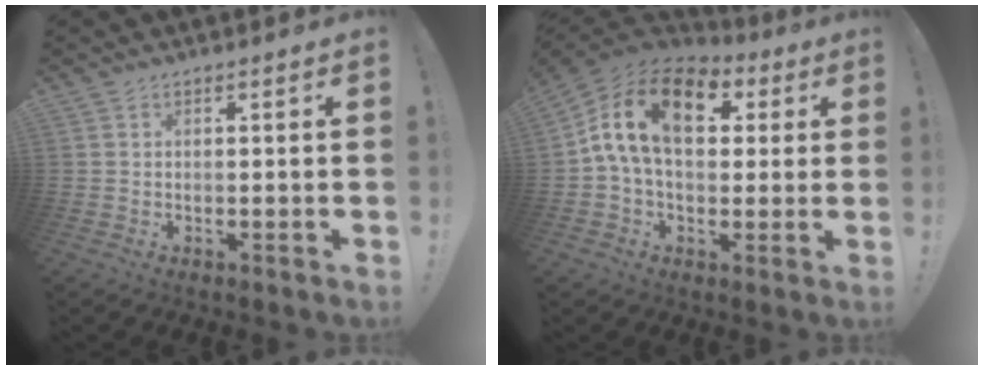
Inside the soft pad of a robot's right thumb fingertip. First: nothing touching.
{"total": 18.1, "force": [4.6, 10.9, 13.7], "torque": [-0.236, 0.001, 0.077]}